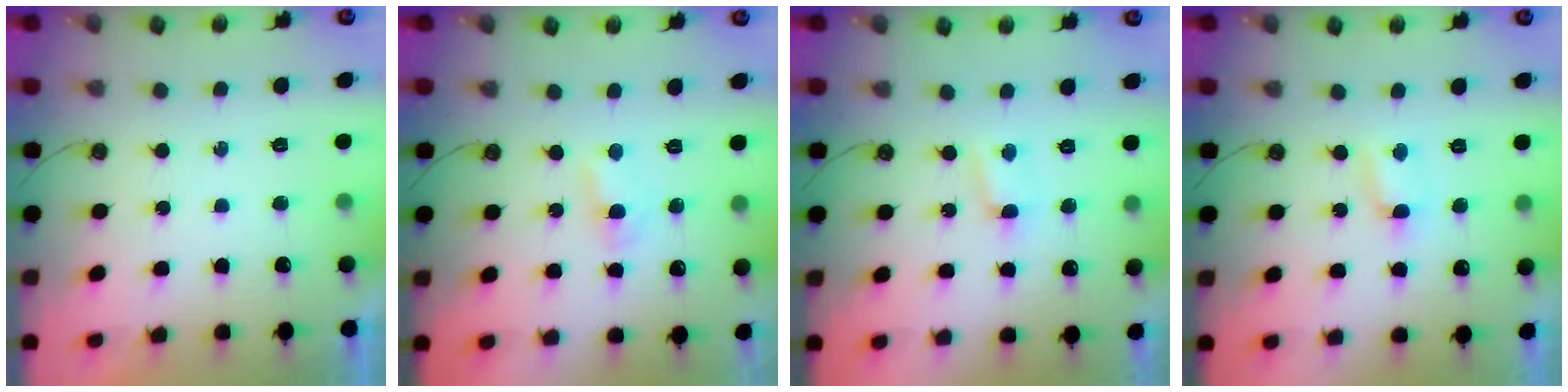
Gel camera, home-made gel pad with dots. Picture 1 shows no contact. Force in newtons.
{"total": 2.7, "press": 2.7, "slide": 0.3}
{"total": 1.6, "press": 1.5, "slide": 0.2}
{"total": 2.4, "press": 2.4, "slide": 0.3}